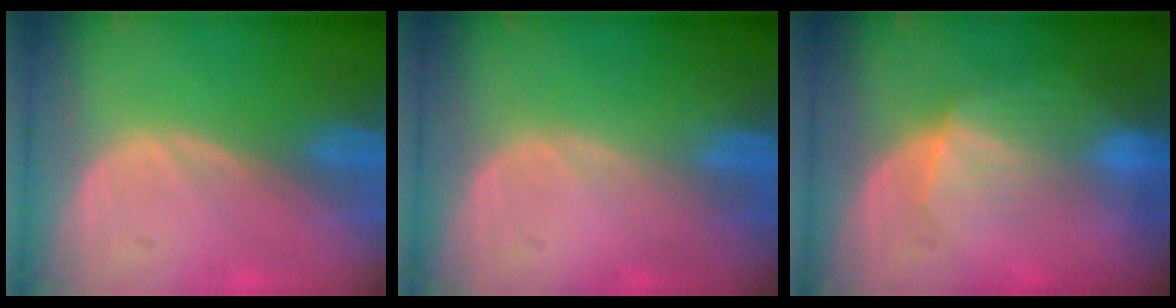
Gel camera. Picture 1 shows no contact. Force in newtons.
{"total": 0.0}
{"total": 4.6, "press": 4.4, "slide": 1.1}